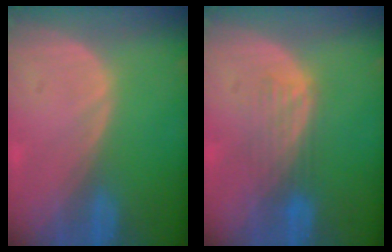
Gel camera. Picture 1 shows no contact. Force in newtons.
{"total": 4.5, "press": 3.9, "slide": 2.4}